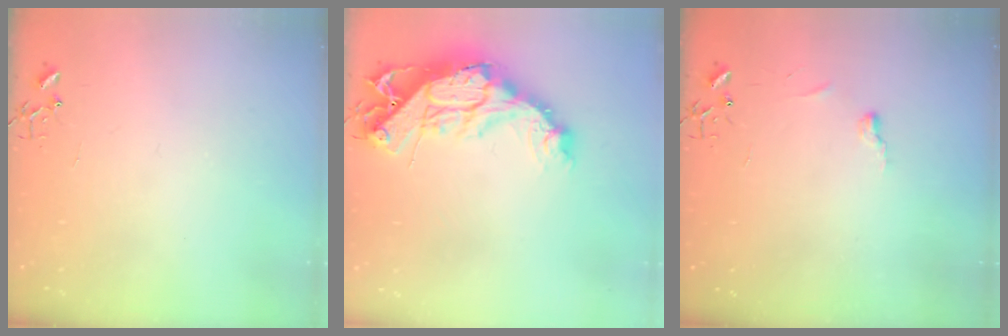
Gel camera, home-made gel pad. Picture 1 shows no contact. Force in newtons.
{"total": 18.5, "press": 18.4, "slide": 2.0}
{"total": 3.4, "press": 3.4, "slide": 0.4}